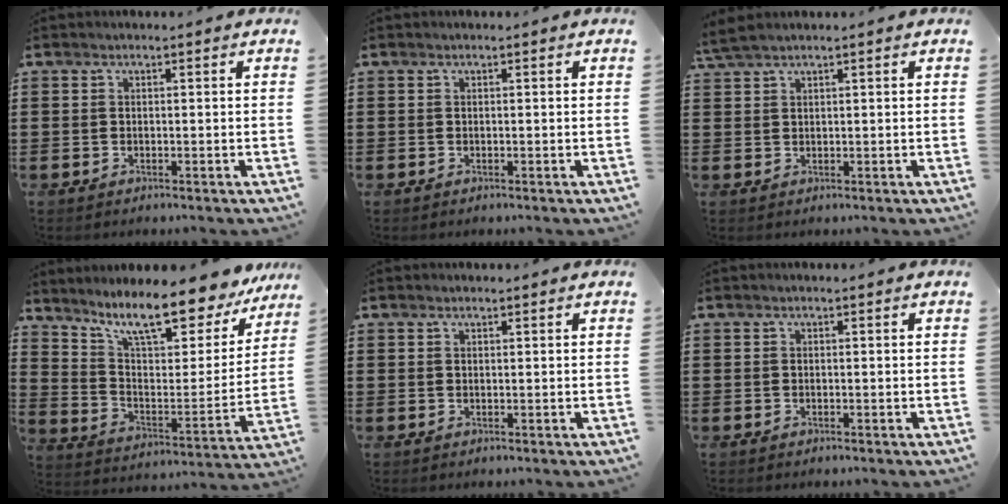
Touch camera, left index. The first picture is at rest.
{"total": 0.0}
{"total": 2.2, "force": [1.7, 0.1, 1.3], "torque": [-0.030, 0.000, 0.034]}
{"total": 12.3, "force": [9.9, 1.9, 7.1], "torque": [-0.148, -0.064, 0.166]}
{"total": 0.6, "force": [0.5, 0.2, 0.2], "torque": [-0.006, 0.001, 0.010]}
{"total": 0.0}